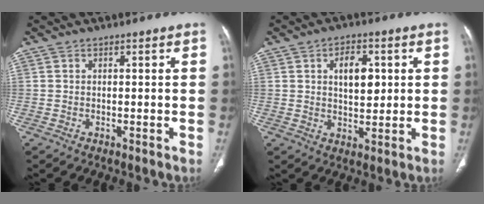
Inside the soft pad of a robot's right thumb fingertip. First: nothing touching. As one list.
[{"total": 7.1, "force": [1.8, 4.0, 5.6], "torque": [-0.062, -0.012, 0.029]}]